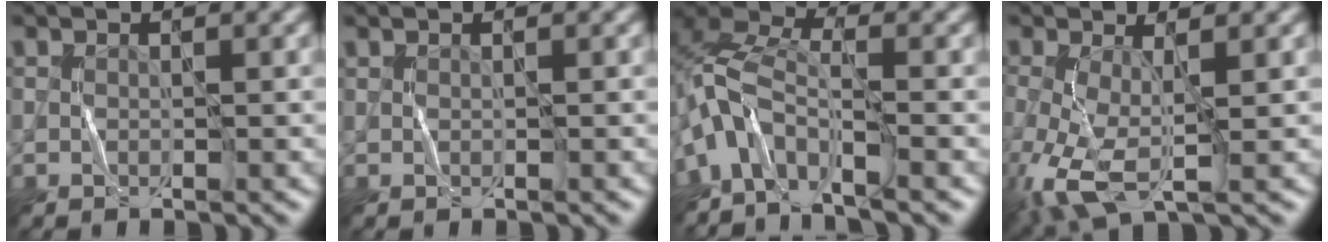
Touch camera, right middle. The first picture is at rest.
{"total": 0.0}
{"total": 5.7, "force": [-3.2, 2.7, 3.9], "torque": [-0.076, 0.007, -0.077]}
{"total": 6.0, "force": [-1.5, 2.3, 5.3], "torque": [-0.136, -0.012, -0.034]}